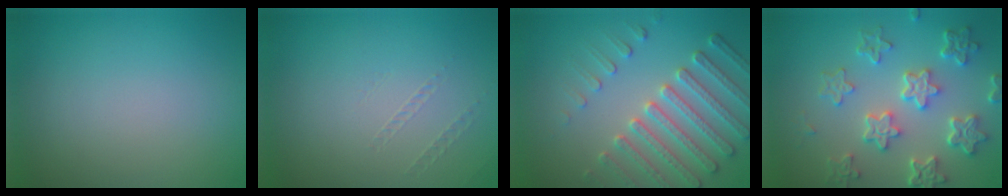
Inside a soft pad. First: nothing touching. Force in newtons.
{"total": 0.5, "press": 0.2, "slide": 0.5}
{"total": 5.2, "press": 4.6, "slide": 2.3}
{"total": 6.0, "press": 4.6, "slide": 3.9}